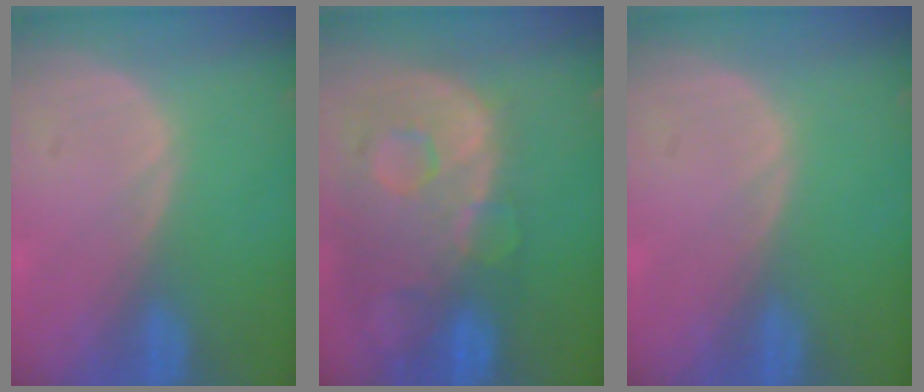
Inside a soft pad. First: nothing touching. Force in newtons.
{"total": 13.3, "press": 10.9, "slide": 7.6}
{"total": 0.0}